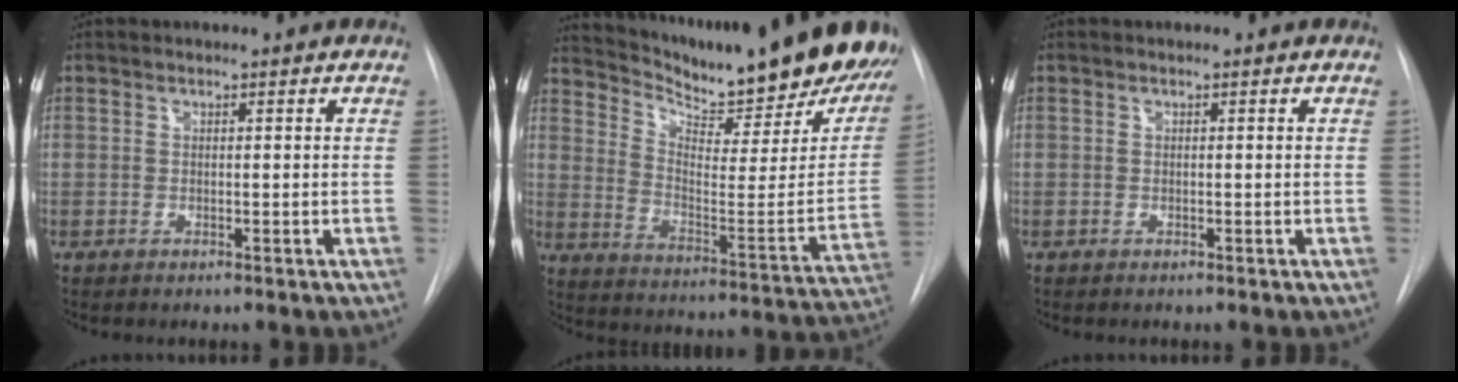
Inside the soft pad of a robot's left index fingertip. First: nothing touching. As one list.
[{"total": 29.0, "force": [25.0, 4.8, 13.9], "torque": [-0.231, -0.098, 0.329]}, {"total": 0.0}]